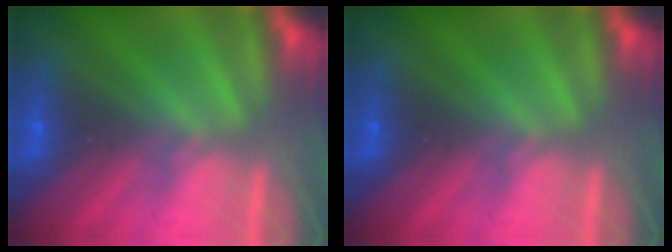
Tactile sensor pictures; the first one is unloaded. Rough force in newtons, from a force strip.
{"total": 0.0}